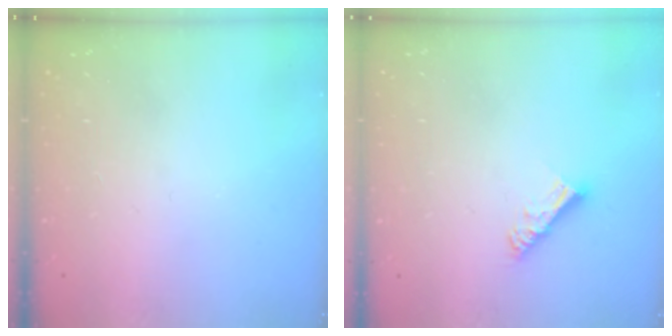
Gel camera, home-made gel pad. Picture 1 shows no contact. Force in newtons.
{"total": 6.7, "press": 6.7, "slide": 0.6}